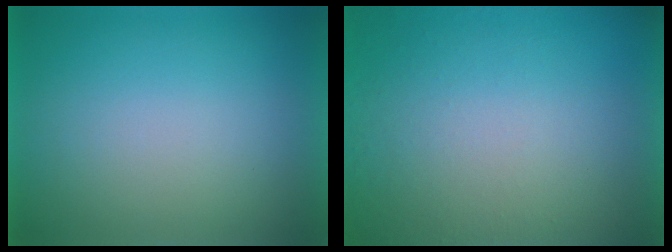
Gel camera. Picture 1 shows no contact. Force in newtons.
{"total": 4.9}